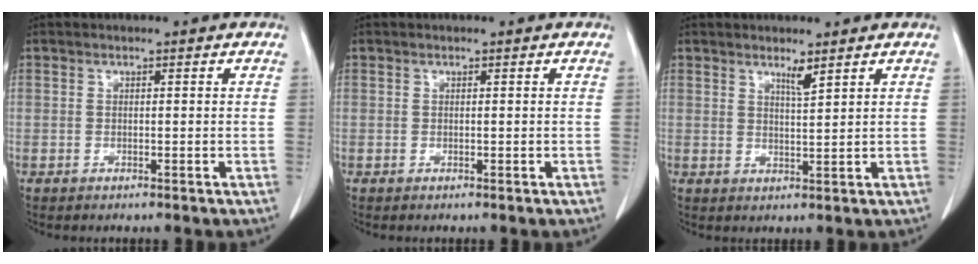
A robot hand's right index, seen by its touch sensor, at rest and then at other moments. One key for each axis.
{"total": 0.0}
{"total": 2.4, "fx": 1.7, "fy": 0.1, "fz": 1.7, "tx": -0.033, "ty": -0.005, "tz": 0.031}